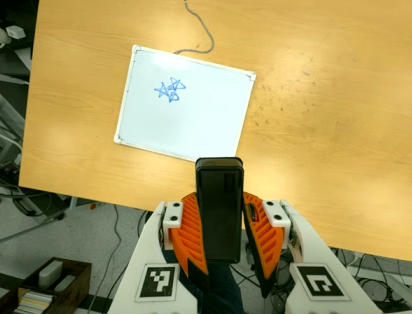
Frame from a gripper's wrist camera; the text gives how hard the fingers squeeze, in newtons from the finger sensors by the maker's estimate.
{"total": 9.9, "left": 8.0, "right": 11.8}